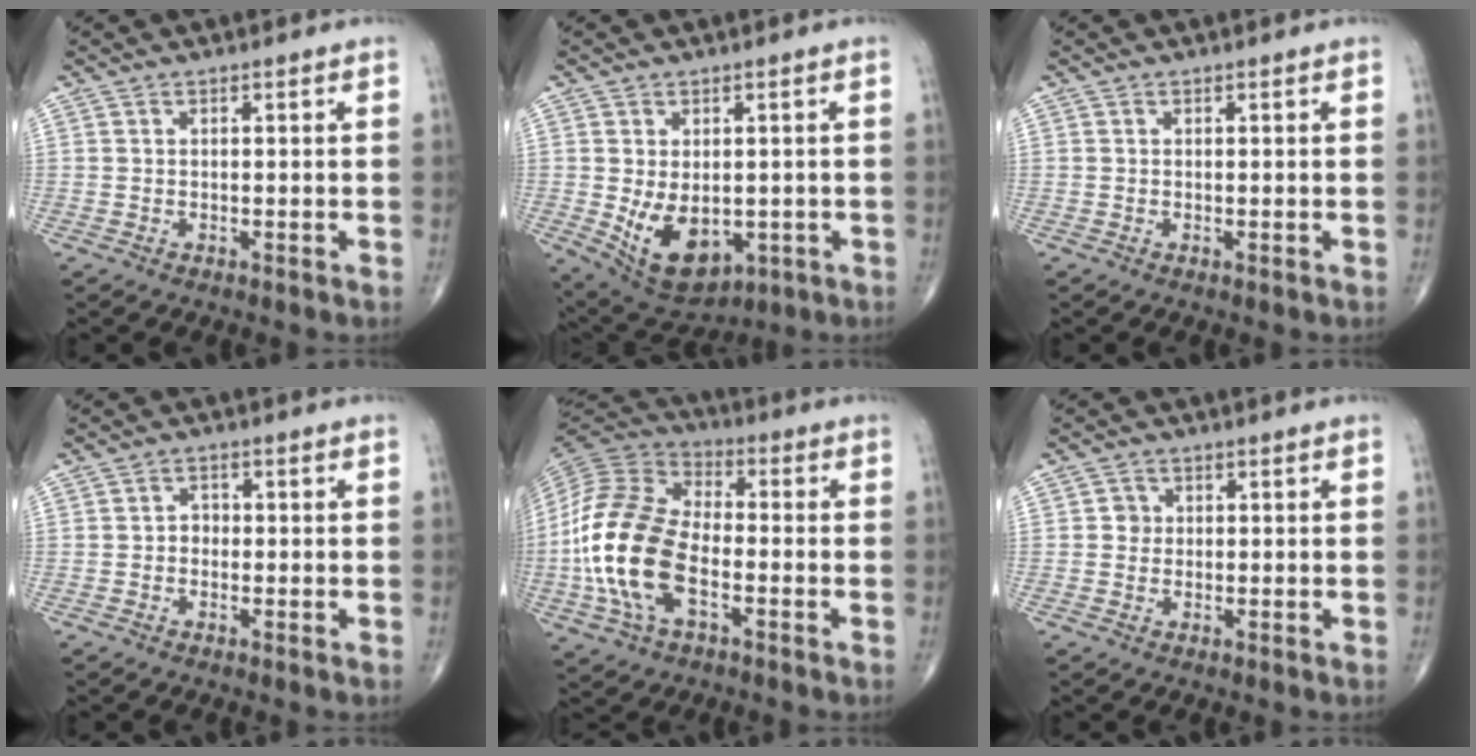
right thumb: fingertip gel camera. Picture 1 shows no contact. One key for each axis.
{"total": 11.1, "fx": -1.9, "fy": 7.0, "fz": 8.4, "tx": -0.119, "ty": -0.011, "tz": -0.005}
{"total": 0.0}
{"total": 1.8, "fx": -0.4, "fy": 1.5, "fz": 0.9, "tx": 0.003, "ty": 0.007, "tz": -0.013}
{"total": 19.3, "fx": -4.2, "fy": 10.7, "fz": 15.6, "tx": -0.322, "ty": 0.020, "tz": -0.083}
{"total": 2.0, "fx": 0.1, "fy": 1.9, "fz": 0.6, "tx": 0.004, "ty": 0.005, "tz": -0.002}